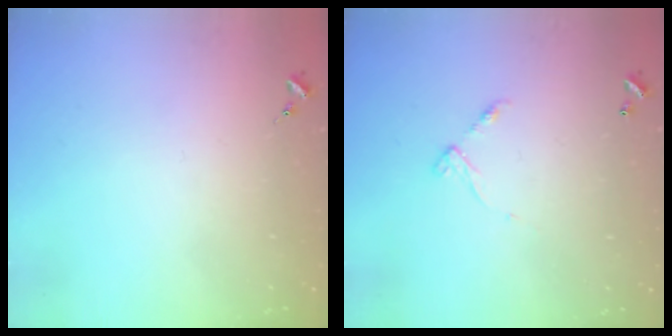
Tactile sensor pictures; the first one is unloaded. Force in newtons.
{"total": 6.2, "press": 6.2, "slide": 0.4}